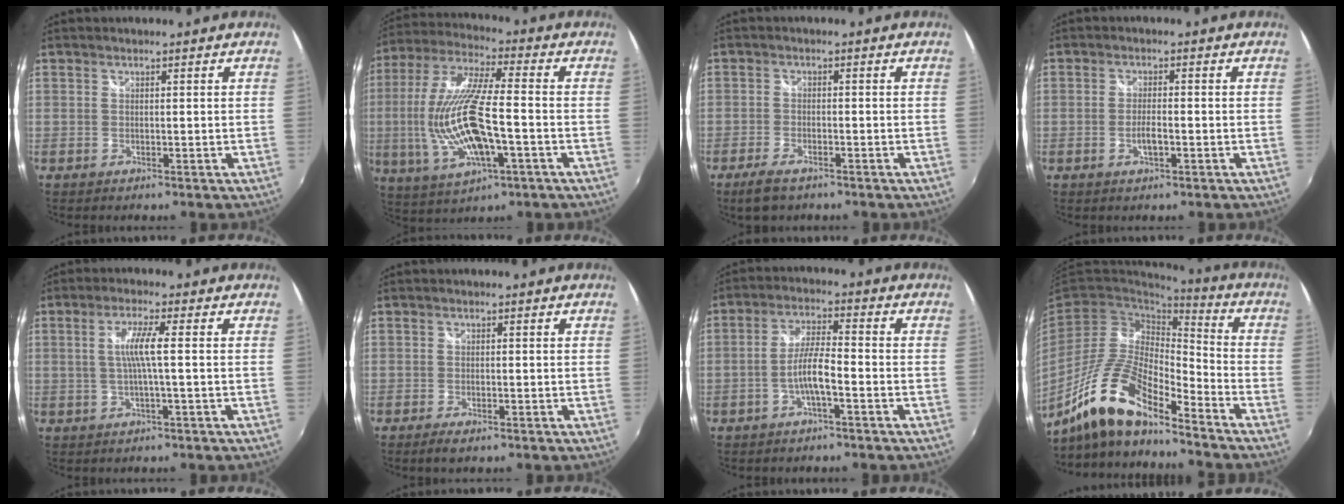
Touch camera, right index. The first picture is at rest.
{"total": 18.0, "force": [-3.4, 5.3, 16.8], "torque": [-0.337, -0.010, -0.056]}
{"total": 4.6, "force": [-3.4, 1.7, 2.6], "torque": [-0.069, -0.009, -0.063]}
{"total": 2.7, "force": [-0.9, 0.7, 2.5], "torque": [-0.049, 0.000, -0.017]}
{"total": 4.6, "force": [0.0, -0.5, 4.6], "torque": [-0.093, -0.001, 0.002]}
{"total": 2.0, "force": [-1.4, 0.6, 1.4], "torque": [-0.030, -0.009, -0.025]}
{"total": 5.6, "force": [-2.3, 0.5, 5.1], "torque": [-0.102, 0.009, -0.041]}
{"total": 16.0, "force": [-11.4, 3.9, 10.5], "torque": [-0.210, -0.009, -0.223]}